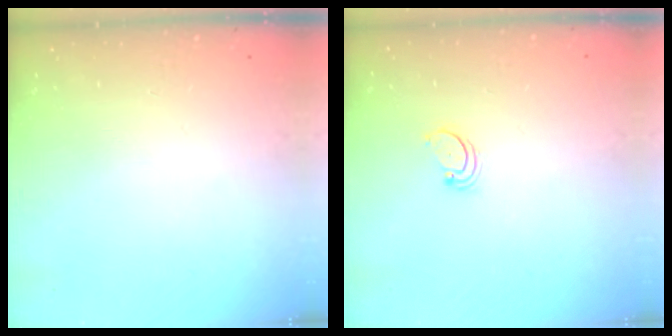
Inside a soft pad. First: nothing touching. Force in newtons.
{"total": 2.2, "press": 2.2, "slide": 0.2}